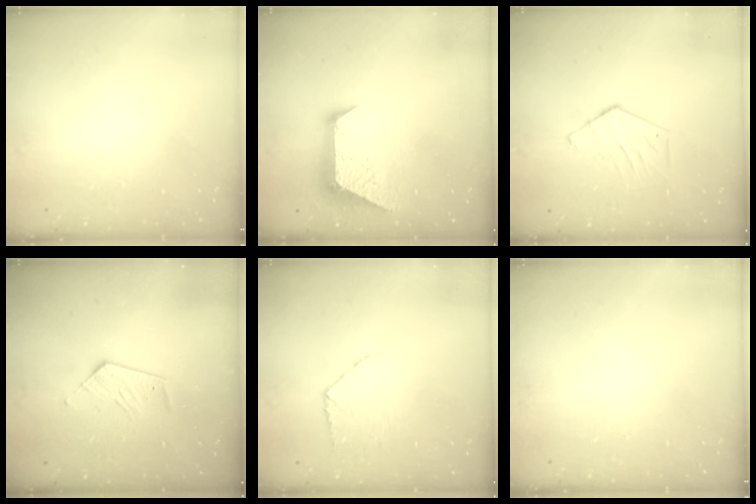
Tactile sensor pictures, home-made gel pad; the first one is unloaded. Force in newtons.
{"total": 10.4, "press": 10.4, "slide": 0.3}
{"total": 6.8, "press": 6.7, "slide": 0.4}
{"total": 7.2, "press": 7.2, "slide": 0.3}
{"total": 6.1, "press": 6.1, "slide": 0.5}
{"total": 0.0}